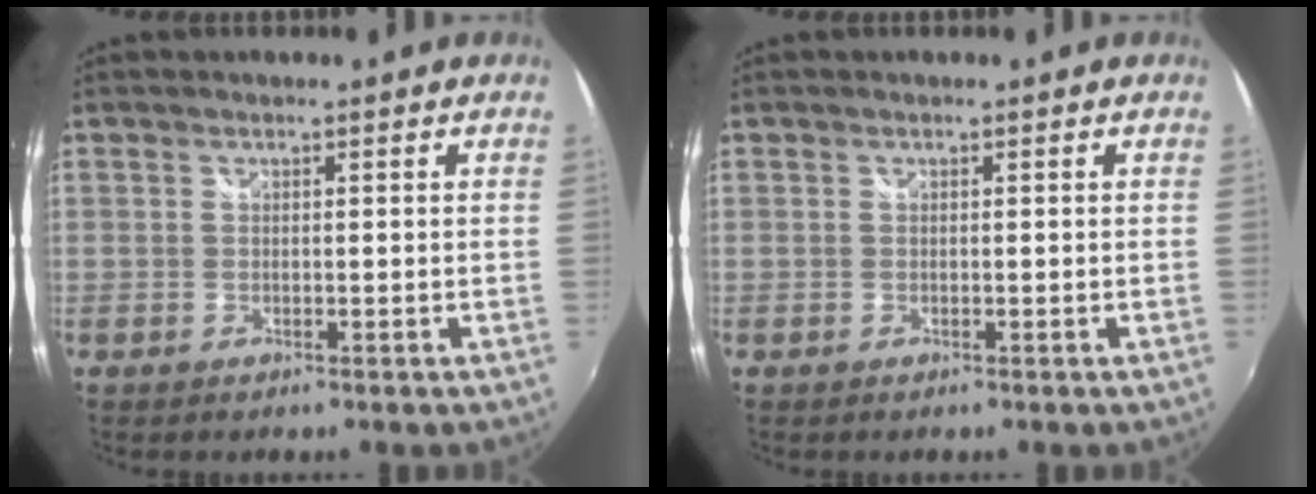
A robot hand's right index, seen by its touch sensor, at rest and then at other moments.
{"total": 0.0}